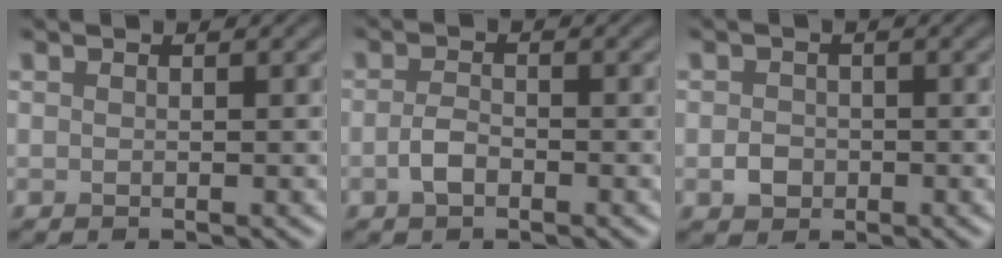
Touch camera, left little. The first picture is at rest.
{"total": 1.8, "force": [-0.8, 1.0, 1.3], "torque": [-0.028, 0.001, -0.020]}
{"total": 1.6, "force": [-0.5, 1.4, 0.7], "torque": [-0.007, -0.001, -0.013]}